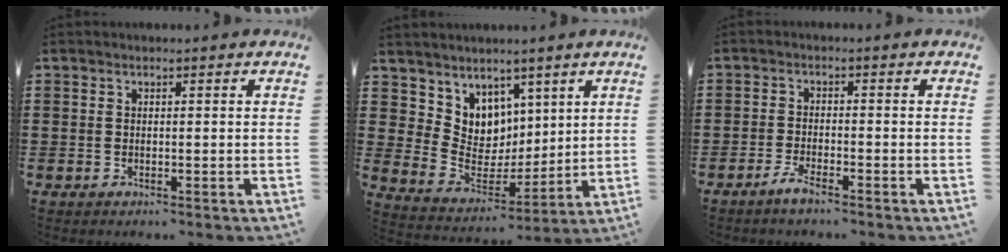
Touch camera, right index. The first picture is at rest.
{"total": 6.9, "force": [4.4, 5.3, -0.4], "torque": [-0.034, -0.049, 0.086]}
{"total": 2.2, "force": [-1.8, 0.0, 1.2], "torque": [-0.027, -0.001, -0.036]}